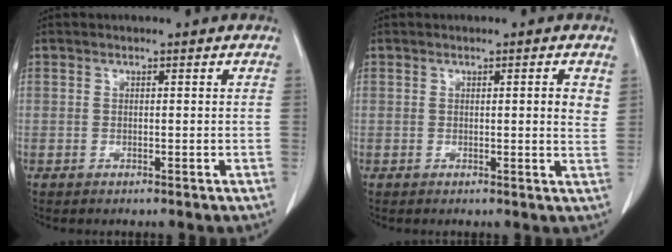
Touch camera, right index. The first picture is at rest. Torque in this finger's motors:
{"motor_torque": [-0.01, 0.26, -0.03, 0.01]}